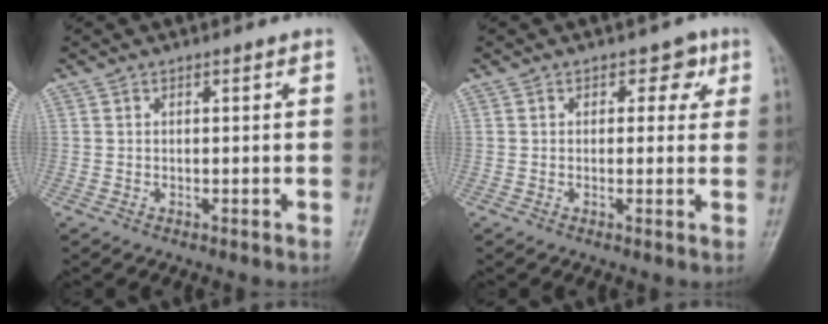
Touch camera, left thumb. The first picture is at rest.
{"total": 3.4, "force": [1.3, 2.6, 1.8], "torque": [0.012, -0.001, 0.007]}